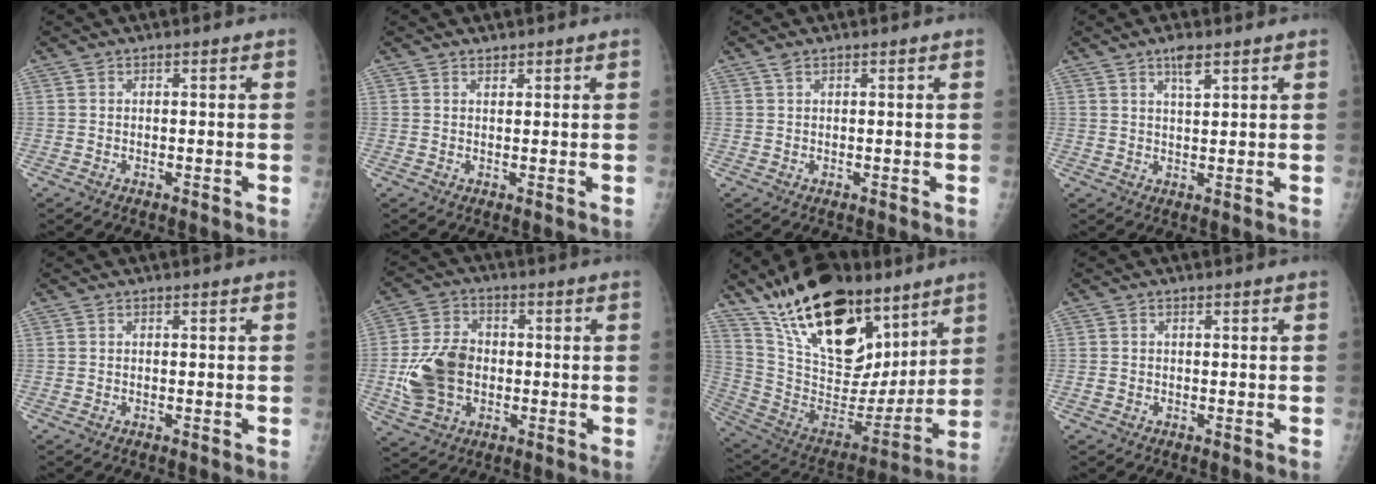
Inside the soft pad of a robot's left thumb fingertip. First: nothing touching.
{"total": 0.9, "force": [0.8, 0.4, 0.2], "torque": [0.003, -0.006, 0.012]}
{"total": 0.8, "force": [0.6, 0.3, 0.5], "torque": [-0.012, 0.008, 0.014]}
{"total": 3.5, "force": [2.2, 0.9, 2.6], "torque": [-0.042, -0.009, 0.040]}
{"total": 0.0}
{"total": 12.2, "force": [-1.3, 9.0, 8.1], "torque": [-0.136, 0.013, -0.019]}
{"total": 29.1, "force": [18.5, 13.8, 17.6], "torque": [-0.262, -0.054, 0.318]}
{"total": 0.8, "force": [-0.3, 0.7, 0.3], "torque": [-0.002, 0.002, -0.005]}